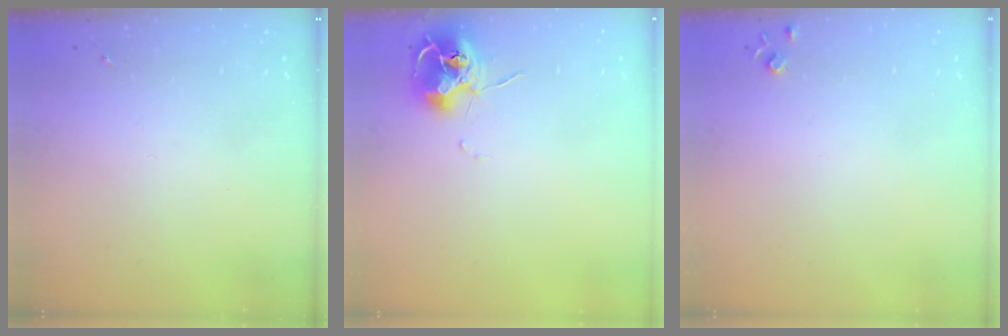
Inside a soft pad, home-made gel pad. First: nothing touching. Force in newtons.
{"total": 10.4, "press": 10.4, "slide": 0.9}
{"total": 4.3, "press": 4.3, "slide": 0.7}